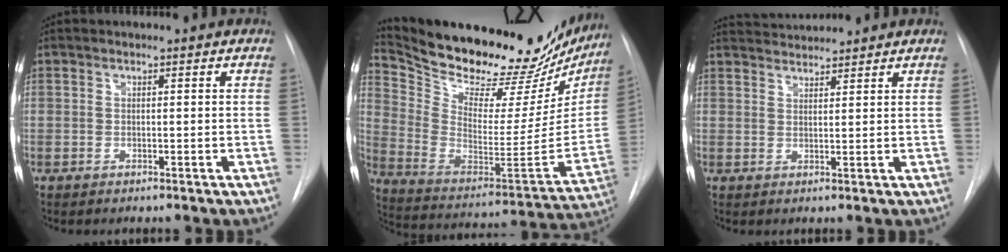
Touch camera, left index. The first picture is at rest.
{"total": 31.6, "force": [27.7, 9.5, 12.0], "torque": [-0.211, -0.067, 0.383]}
{"total": 4.7, "force": [4.7, -0.1, 0.6], "torque": [-0.017, 0.027, 0.080]}